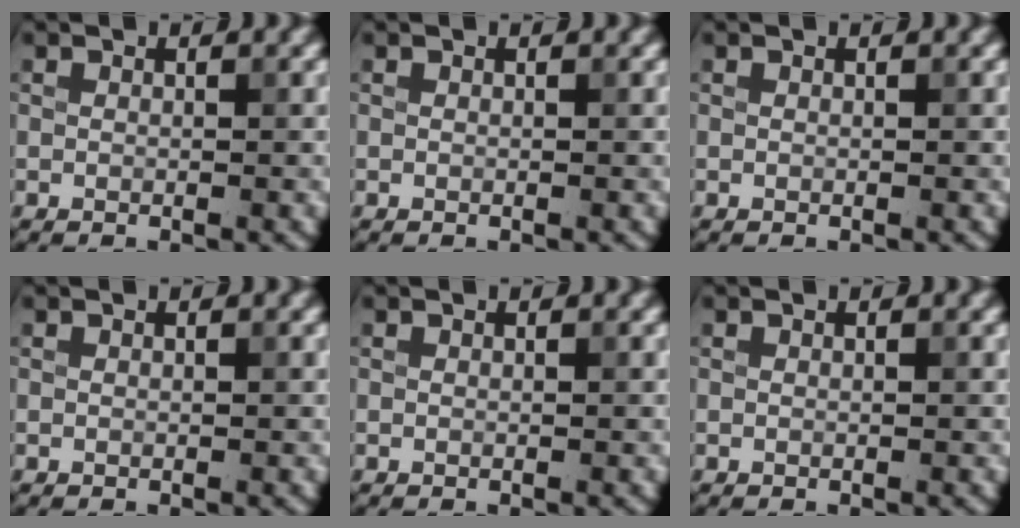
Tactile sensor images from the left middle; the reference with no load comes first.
{"total": 0.0}
{"total": 0.0}
{"total": 0.0}
{"total": 0.0}
{"total": 0.0}